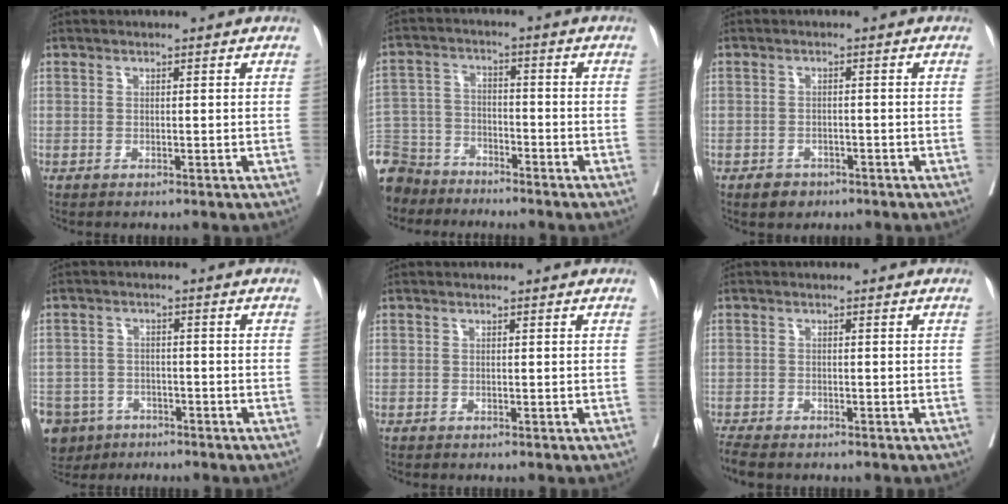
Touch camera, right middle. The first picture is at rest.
{"total": 12.7, "force": [-10.9, 5.9, 2.3], "torque": [-0.074, 0.002, -0.206]}
{"total": 2.4, "force": [-1.7, 1.6, 0.6], "torque": [-0.013, 0.003, -0.021]}
{"total": 13.0, "force": [-8.3, 9.2, 4.0], "torque": [-0.125, -0.008, -0.124]}
{"total": 0.0}
{"total": 4.9, "force": [-4.2, 1.2, 2.2], "torque": [-0.039, -0.012, -0.069]}